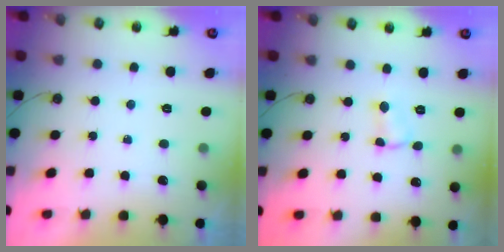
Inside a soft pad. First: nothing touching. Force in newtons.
{"total": 2.8, "press": 2.8, "slide": 0.4}